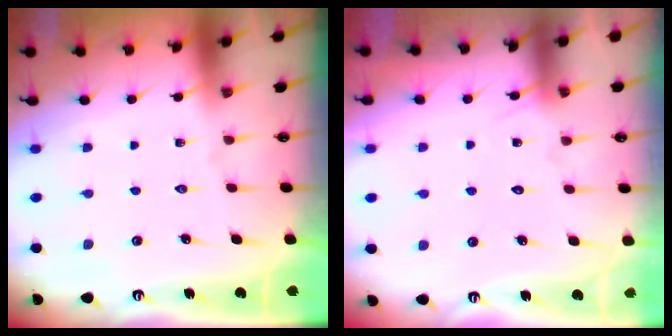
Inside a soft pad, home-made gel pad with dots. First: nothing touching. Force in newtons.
{"total": 7.1, "press": 7.1, "slide": 0.4}